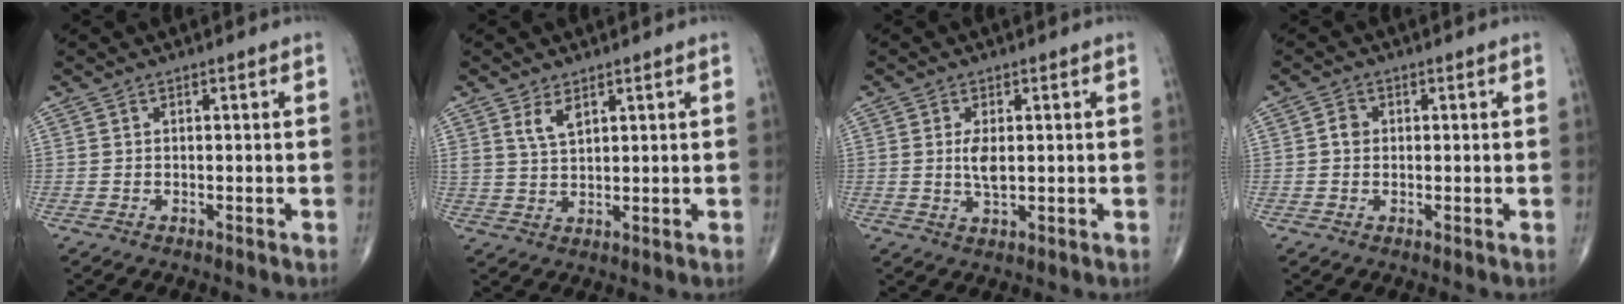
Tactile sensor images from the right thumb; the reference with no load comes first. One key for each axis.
{"total": 3.7, "fx": 2.2, "fy": 1.7, "fz": 2.5, "tx": -0.041, "ty": -0.013, "tz": 0.048}
{"total": 3.8, "fx": 0.4, "fy": 1.6, "fz": 3.4, "tx": -0.066, "ty": -0.008, "tz": 0.010}
{"total": 2.0, "fx": 0.1, "fy": 1.7, "fz": 1.0, "tx": -0.010, "ty": 0.004, "tz": -0.002}